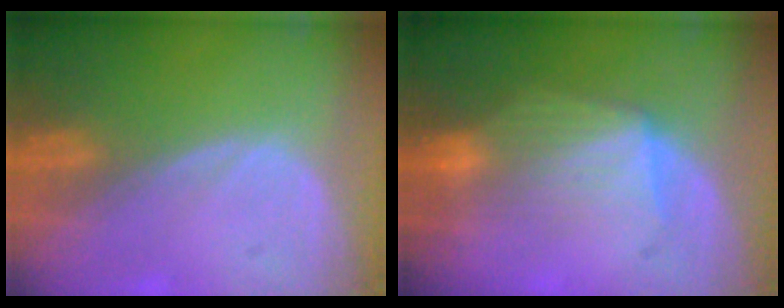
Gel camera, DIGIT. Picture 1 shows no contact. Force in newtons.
{"total": 7.0, "press": 6.6, "slide": 2.3}